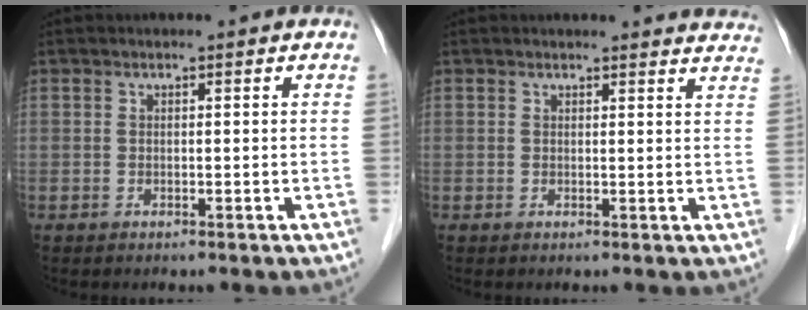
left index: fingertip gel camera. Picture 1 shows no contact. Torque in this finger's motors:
{"motor_torque": [0.17, -0.20, -0.02, -0.02]}